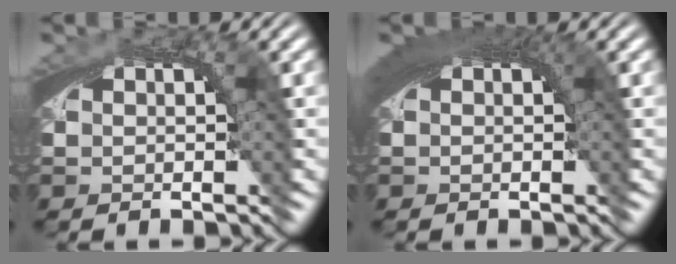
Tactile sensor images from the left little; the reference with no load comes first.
{"total": 3.5, "force": [1.3, 1.0, 3.1], "torque": [-0.036, 0.012, 0.014]}